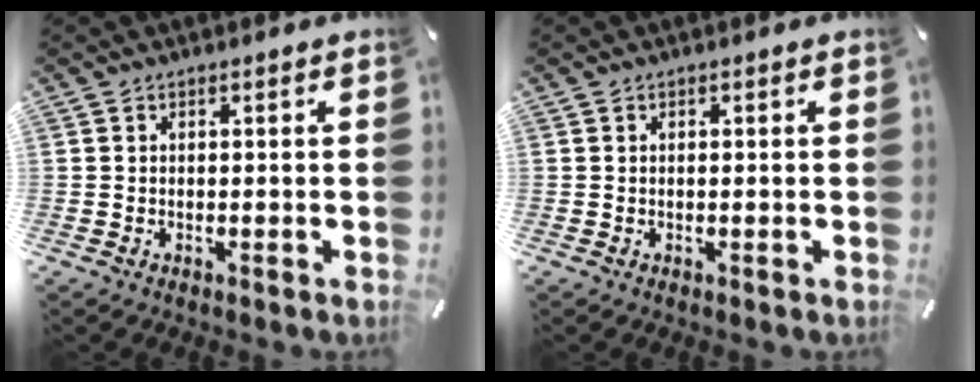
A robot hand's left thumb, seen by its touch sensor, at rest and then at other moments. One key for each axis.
{"total": 0.0}